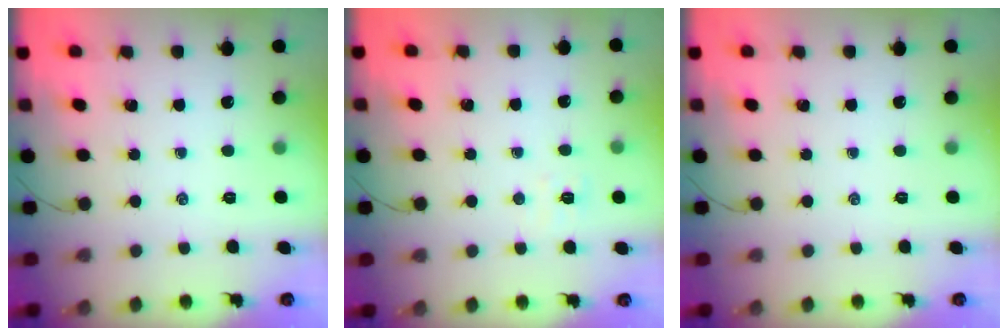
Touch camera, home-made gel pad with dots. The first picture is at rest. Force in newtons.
{"total": 4.7, "press": 4.6, "slide": 1.2}
{"total": 0.0}